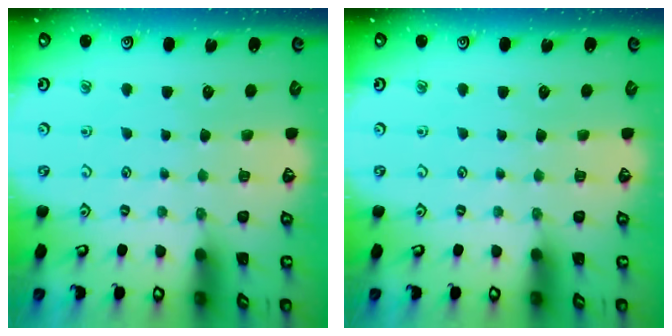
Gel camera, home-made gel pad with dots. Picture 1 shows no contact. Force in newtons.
{"total": 0.0}